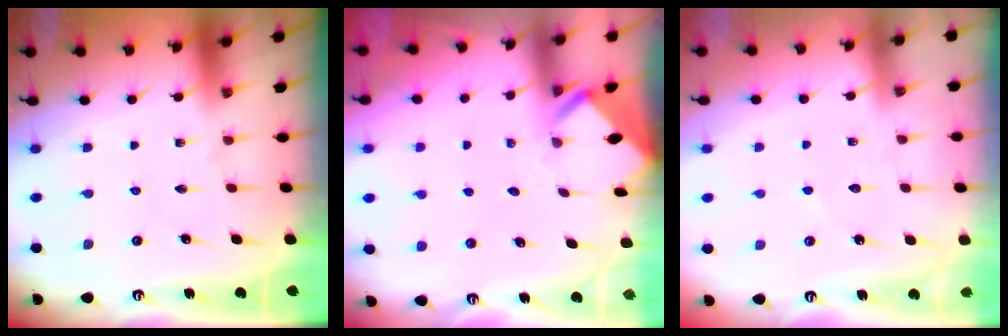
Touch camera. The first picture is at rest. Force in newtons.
{"total": 3.3, "press": 3.3, "slide": 0.3}
{"total": 2.0, "press": 2.0, "slide": 0.2}